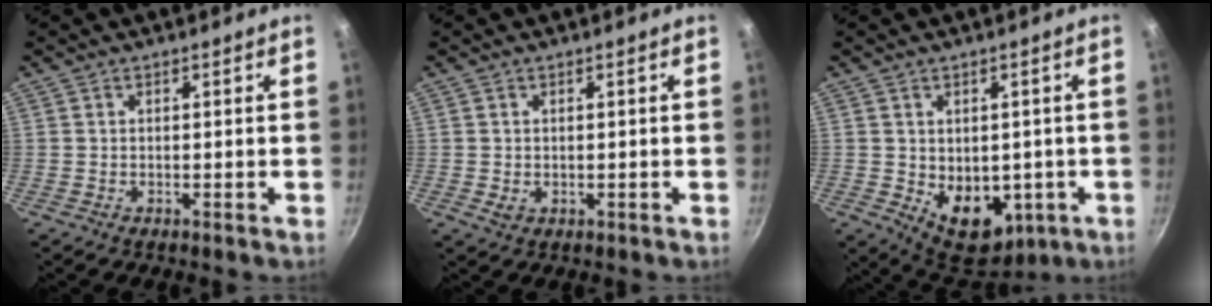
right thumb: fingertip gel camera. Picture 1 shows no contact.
{"total": 1.5, "force": [0.0, 1.2, 0.9], "torque": [-0.014, -0.004, 0.003]}
{"total": 11.5, "force": [-2.1, 8.0, 7.9], "torque": [-0.073, -0.014, -0.005]}